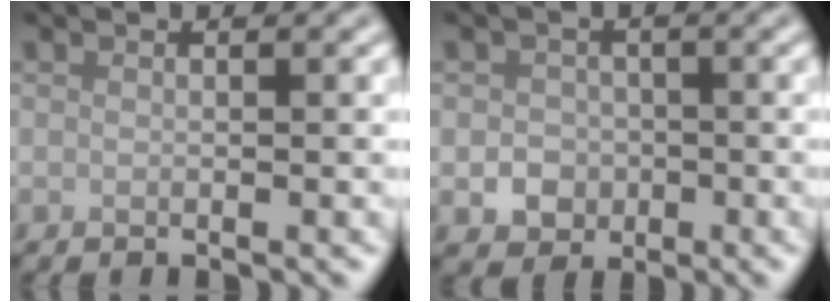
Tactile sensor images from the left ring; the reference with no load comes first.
{"total": 2.4, "force": [-0.6, 2.2, 0.8], "torque": [-0.005, -0.002, -0.013]}